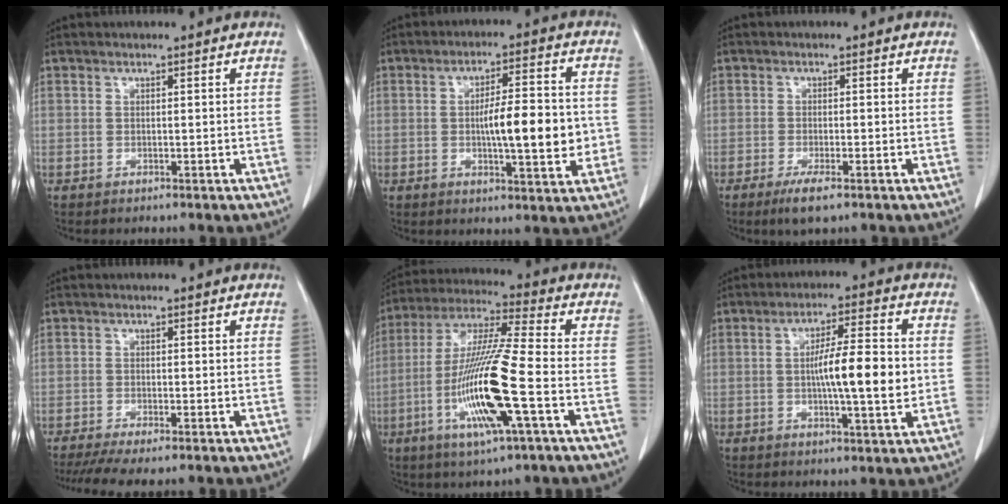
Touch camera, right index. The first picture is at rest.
{"total": 10.7, "force": [-0.9, 2.2, 10.4], "torque": [-0.163, 0.006, -0.014]}
{"total": 3.7, "force": [-2.4, 0.5, 2.8], "torque": [-0.055, -0.008, -0.039]}
{"total": 6.7, "force": [-5.3, 0.7, 3.9], "torque": [-0.059, -0.013, -0.085]}
{"total": 16.7, "force": [-4.9, 0.6, 15.9], "torque": [-0.326, -0.016, -0.095]}
{"total": 10.0, "force": [-0.4, 1.2, 9.9], "torque": [-0.163, 0.005, -0.011]}